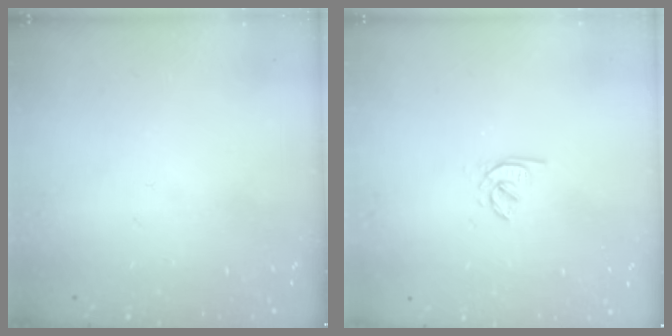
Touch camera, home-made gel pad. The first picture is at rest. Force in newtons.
{"total": 1.8, "press": 1.8, "slide": 0.5}